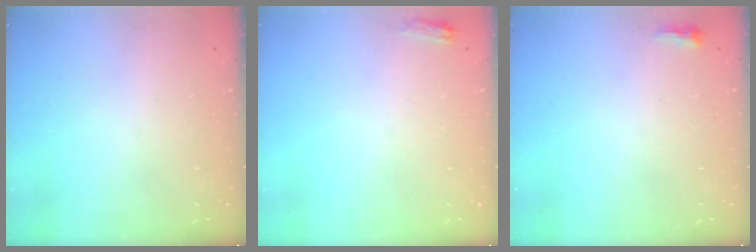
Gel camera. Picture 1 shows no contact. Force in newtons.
{"total": 2.6, "press": 2.6, "slide": 0.4}
{"total": 2.9, "press": 2.8, "slide": 0.8}